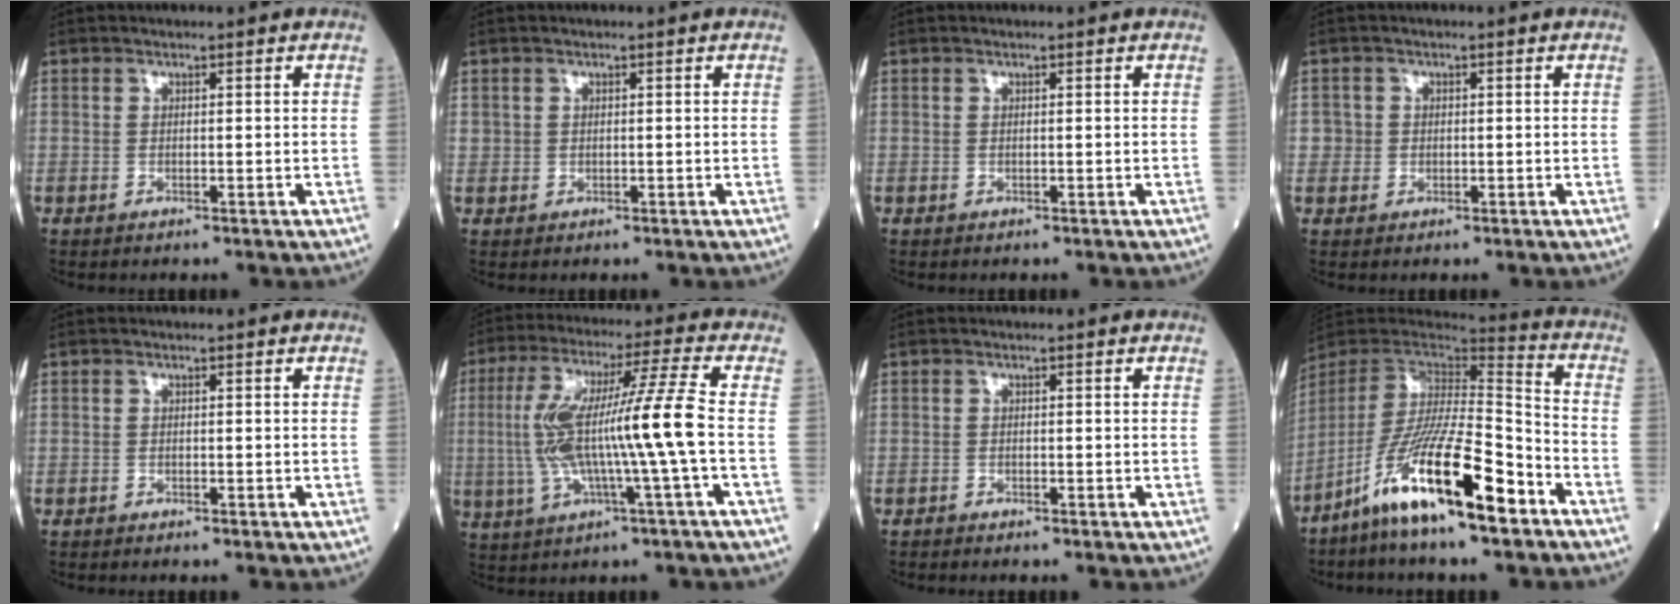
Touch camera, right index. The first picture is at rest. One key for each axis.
{"total": 0.8, "fx": 0.2, "fy": 0.8, "fz": 0.1, "tx": 0.007, "ty": 0.002, "tz": 0.001}
{"total": 0.0}
{"total": 1.9, "fx": 0.0, "fy": 1.9, "fz": 0.1, "tx": 0.009, "ty": 0.006, "tz": -0.003}
{"total": 0.7, "fx": -0.7, "fy": 0.0, "fz": 0.2, "tx": -0.002, "ty": -0.001, "tz": -0.012}
{"total": 13.7, "fx": -1.1, "fy": -0.8, "fz": 13.7, "tx": -0.270, "ty": 0.019, "tz": -0.023}
{"total": 1.0, "fx": -1.0, "fy": 0.0, "fz": 0.2, "tx": -0.004, "ty": -0.001, "tz": -0.018}
{"total": 17.5, "fx": -11.0, "fy": 1.8, "fz": 13.5, "tx": -0.277, "ty": -0.024, "tz": -0.207}